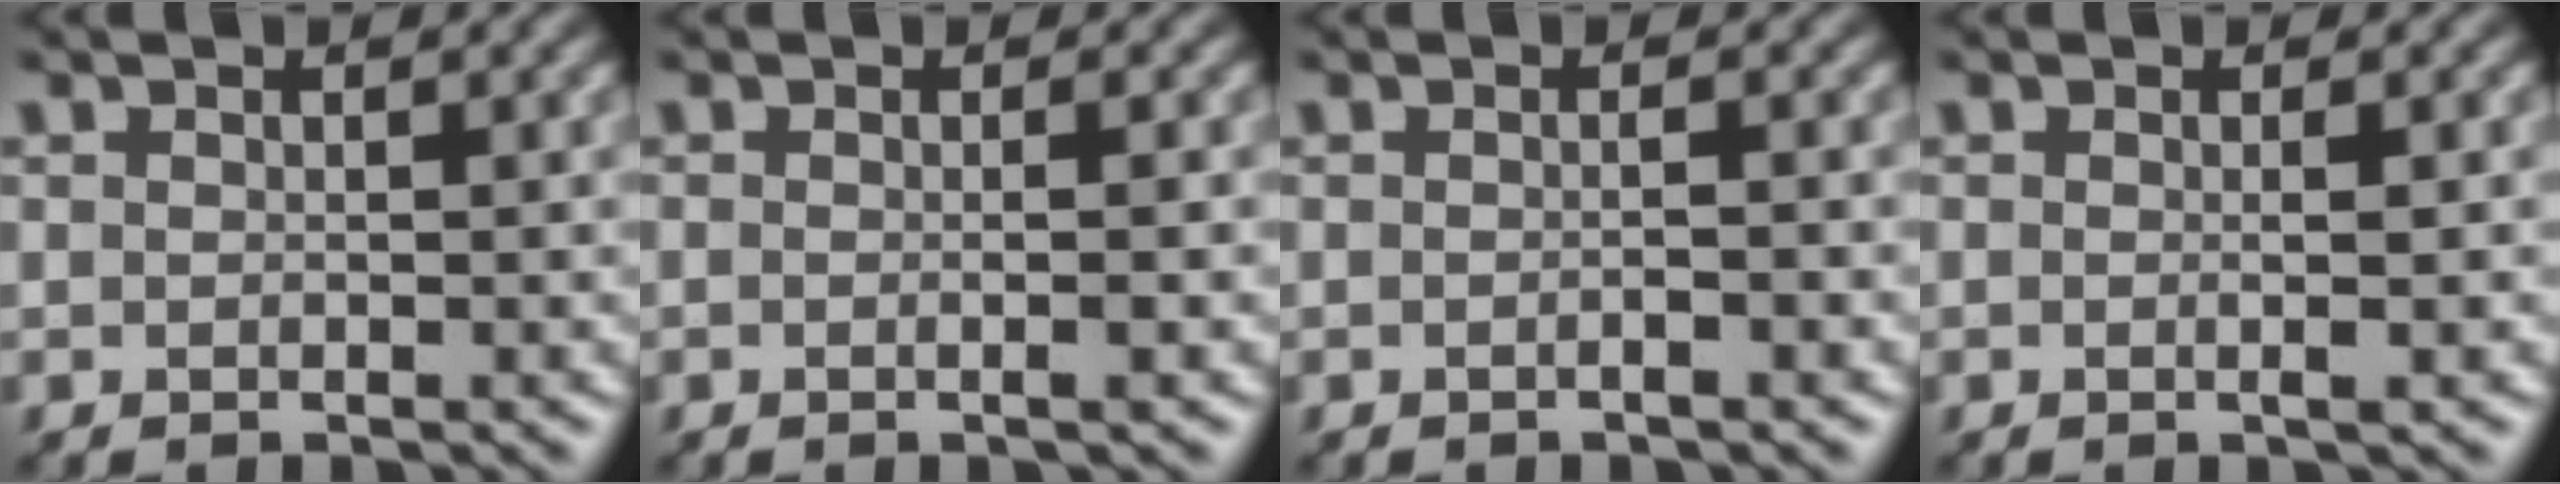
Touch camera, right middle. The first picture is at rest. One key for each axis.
{"total": 2.1, "fx": 0.0, "fy": 0.8, "fz": 1.9, "tx": -0.008, "ty": -0.004, "tz": -0.014}
{"total": 1.5, "fx": -0.3, "fy": 0.4, "fz": 1.4, "tx": -0.011, "ty": -0.005, "tz": -0.009}
{"total": 1.6, "fx": -0.1, "fy": 0.4, "fz": 1.5, "tx": -0.019, "ty": -0.002, "tz": -0.006}